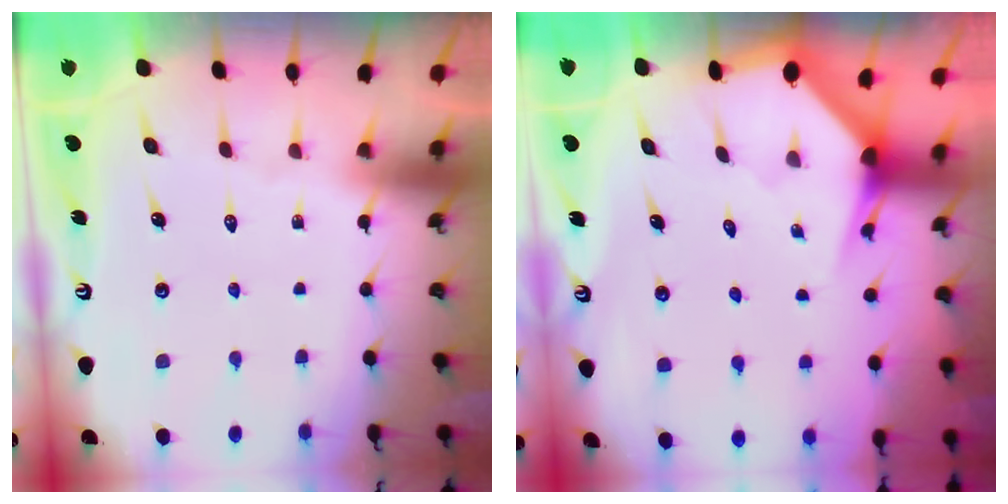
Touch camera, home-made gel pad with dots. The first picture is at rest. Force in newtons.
{"total": 2.8, "press": 2.8, "slide": 0.0}